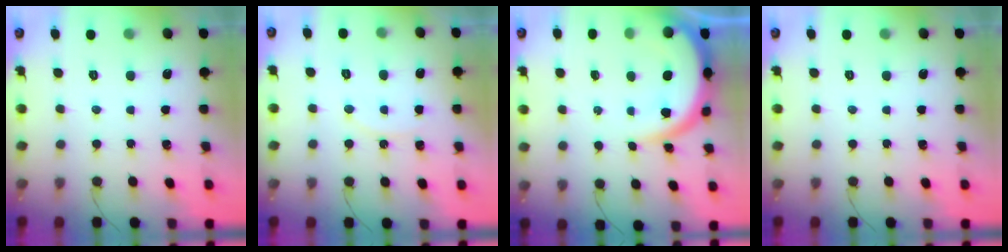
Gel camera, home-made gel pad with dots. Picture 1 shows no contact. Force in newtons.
{"total": 6.0, "press": 6.0, "slide": 0.2}
{"total": 9.5, "press": 9.4, "slide": 0.9}
{"total": 0.0}